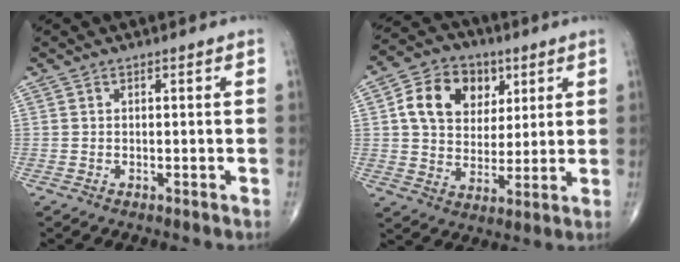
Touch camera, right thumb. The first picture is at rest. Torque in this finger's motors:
{"motor_torque": [-0.07, 0.19, 0.15, 0.15, 0.33]}